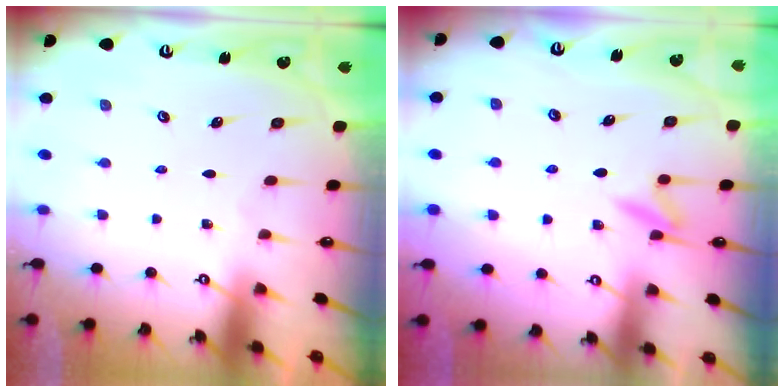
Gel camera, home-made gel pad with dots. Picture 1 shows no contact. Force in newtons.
{"total": 6.2, "press": 6.1, "slide": 0.8}